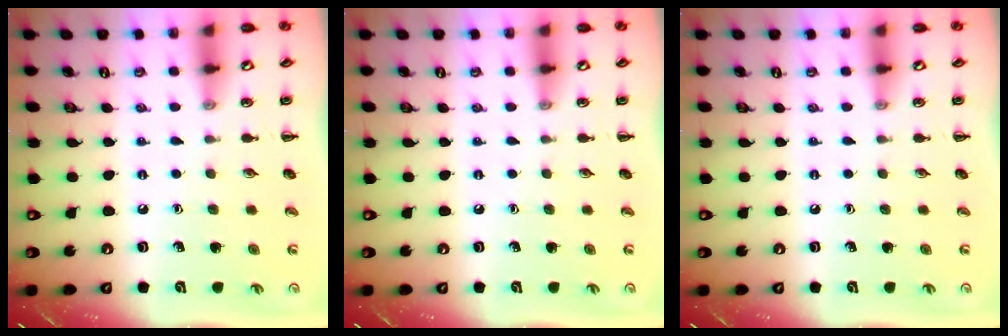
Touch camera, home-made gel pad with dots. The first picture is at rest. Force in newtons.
{"total": 0.0}
{"total": 0.0}